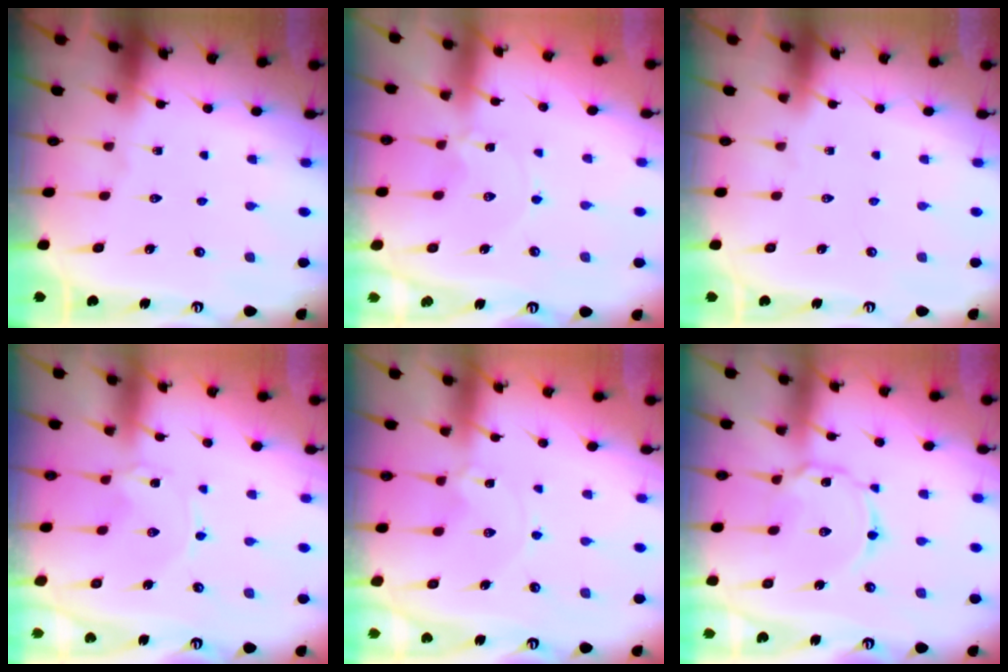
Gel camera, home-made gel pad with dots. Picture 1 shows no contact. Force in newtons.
{"total": 1.6, "press": 1.5, "slide": 0.2}
{"total": 0.0}
{"total": 0.6, "press": 0.6, "slide": 0.1}
{"total": 1.8, "press": 1.8, "slide": 0.1}
{"total": 4.3, "press": 4.3, "slide": 0.4}